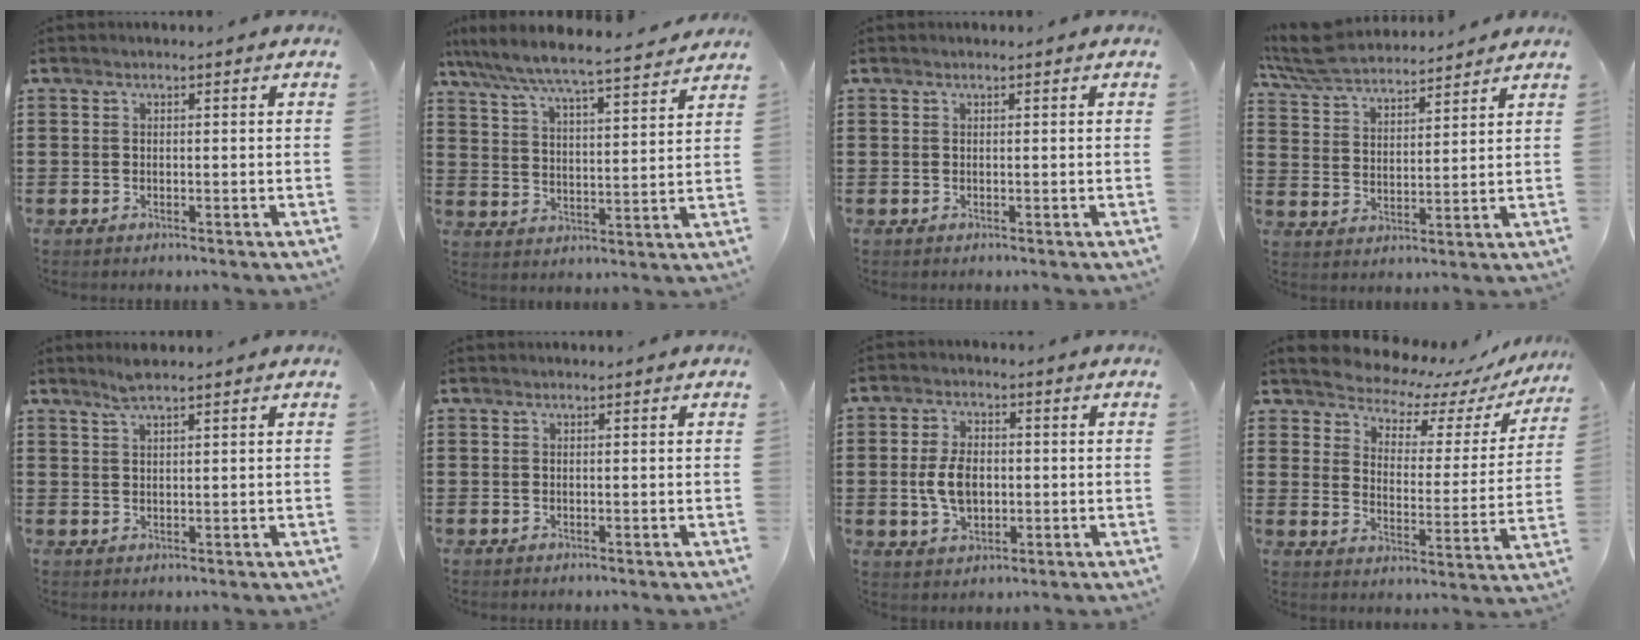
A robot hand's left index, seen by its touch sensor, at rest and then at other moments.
{"total": 6.3, "force": [5.9, -0.1, 2.1], "torque": [-0.067, -0.041, 0.097]}
{"total": 0.0}
{"total": 7.0, "force": [6.5, 1.1, 2.3], "torque": [-0.070, -0.025, 0.118]}
{"total": 2.5, "force": [2.0, 0.2, 1.5], "torque": [-0.033, 0.002, 0.037]}
{"total": 0.0}
{"total": 6.4, "force": [-0.3, 3.9, 5.0], "torque": [-0.109, 0.001, -0.013]}
{"total": 4.5, "force": [4.3, 1.2, 0.6], "torque": [-0.042, -0.037, 0.067]}